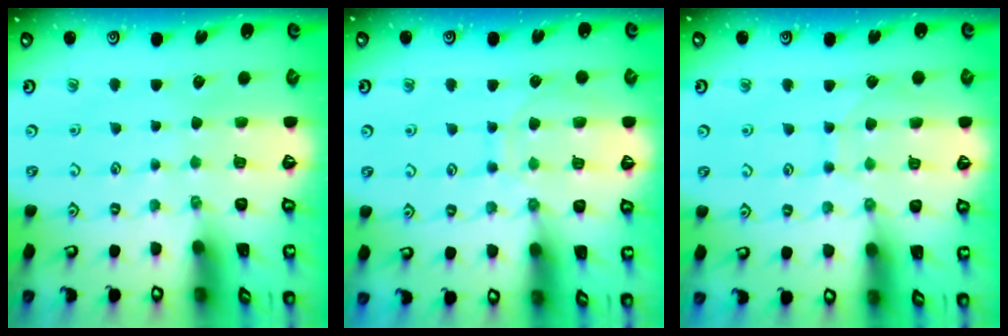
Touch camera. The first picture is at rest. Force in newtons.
{"total": 9.8, "press": 9.8, "slide": 0.9}
{"total": 6.3, "press": 6.3, "slide": 0.5}